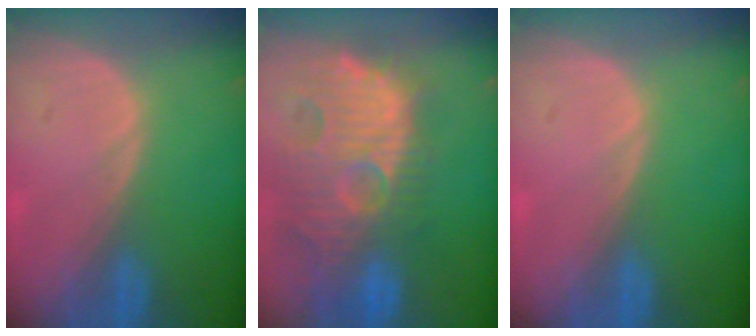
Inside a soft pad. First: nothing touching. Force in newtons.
{"total": 14.3, "press": 12.5, "slide": 6.9}
{"total": 0.0}